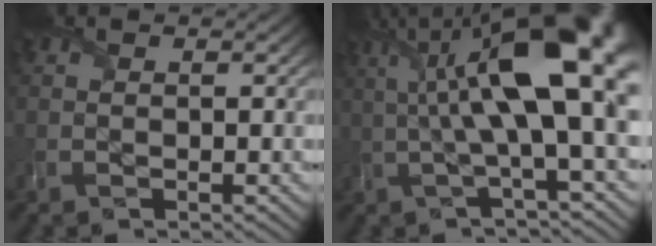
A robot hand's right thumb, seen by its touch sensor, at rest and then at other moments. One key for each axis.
{"total": 15.7, "fx": 2.9, "fy": 4.7, "fz": 14.6, "tx": -0.254, "ty": 0.014, "tz": 0.049}